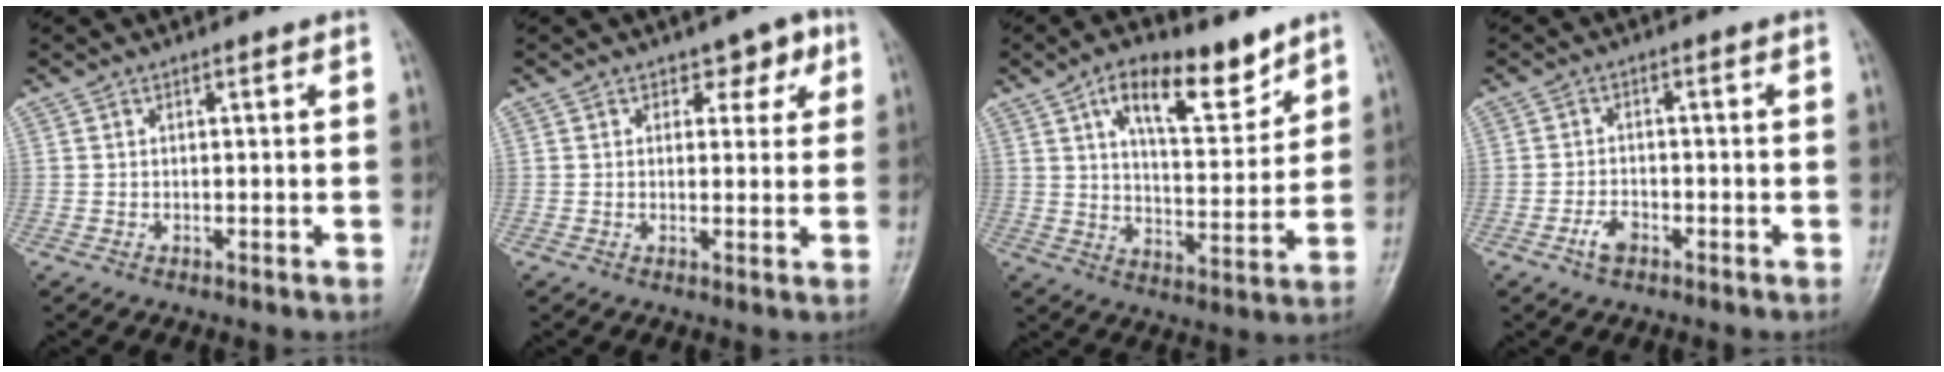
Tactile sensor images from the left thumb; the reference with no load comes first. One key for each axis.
{"total": 4.1, "fx": 2.0, "fy": 2.8, "fz": 2.2, "tx": 0.006, "ty": -0.006, "tz": 0.022}
{"total": 13.3, "fx": 8.1, "fy": 5.8, "fz": 8.9, "tx": -0.110, "ty": -0.045, "tz": 0.134}
{"total": 3.2, "fx": -1.9, "fy": 1.7, "fz": 1.8, "tx": -0.034, "ty": 0.014, "tz": -0.034}